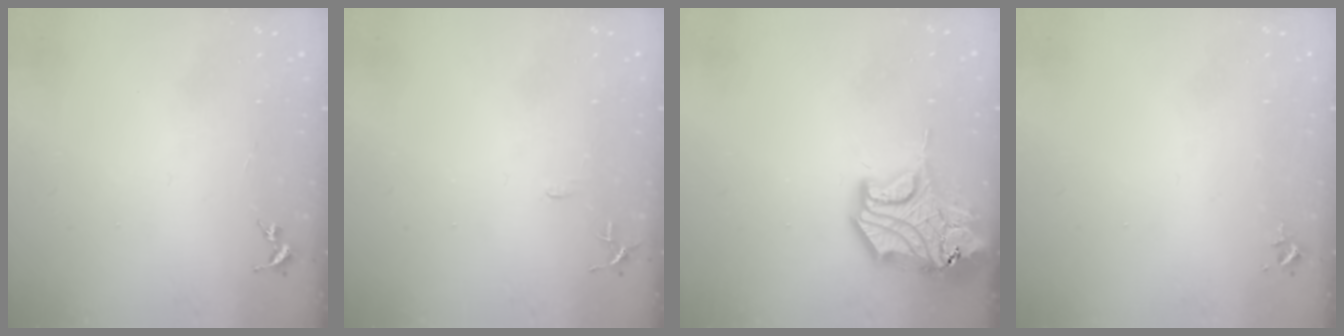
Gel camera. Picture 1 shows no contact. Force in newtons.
{"total": 5.3, "press": 5.2, "slide": 0.6}
{"total": 17.2, "press": 17.0, "slide": 2.4}
{"total": 2.4, "press": 2.4, "slide": 0.3}